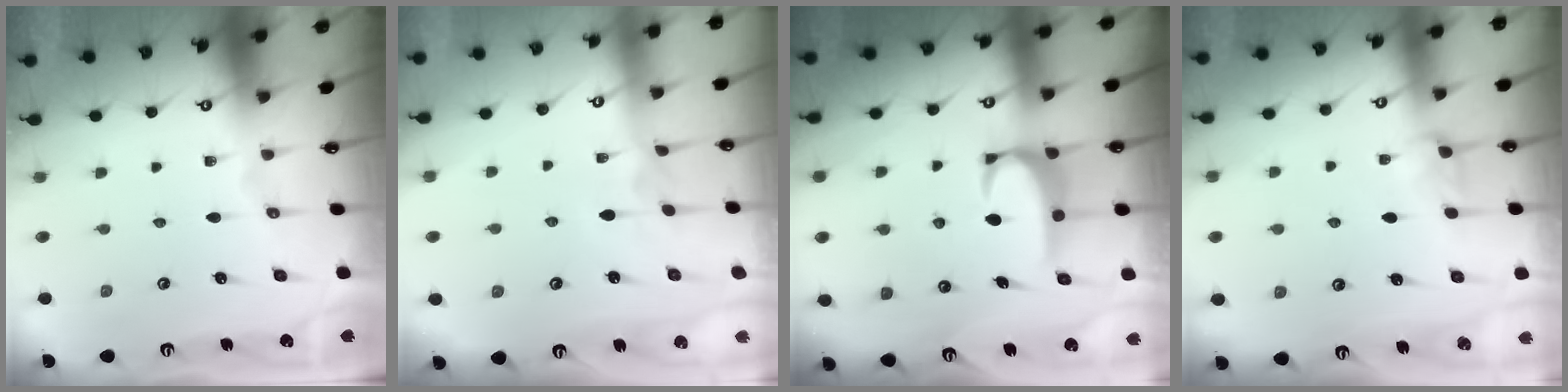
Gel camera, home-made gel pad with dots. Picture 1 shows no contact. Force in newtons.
{"total": 5.8, "press": 5.8, "slide": 0.1}
{"total": 2.9, "press": 2.9, "slide": 0.3}
{"total": 2.1, "press": 2.0, "slide": 0.6}